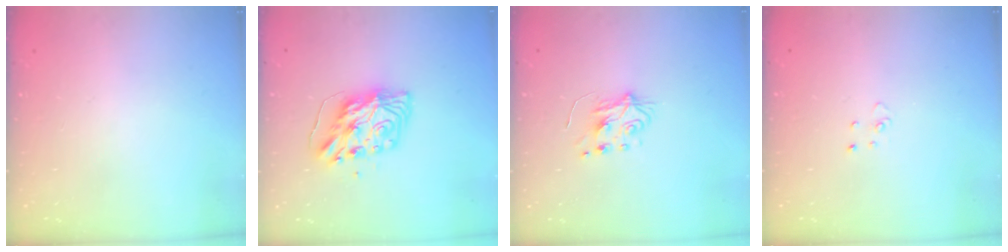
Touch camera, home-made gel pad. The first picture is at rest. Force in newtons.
{"total": 9.9, "press": 9.9, "slide": 0.8}
{"total": 5.9, "press": 5.8, "slide": 0.7}
{"total": 2.9, "press": 2.9, "slide": 0.2}